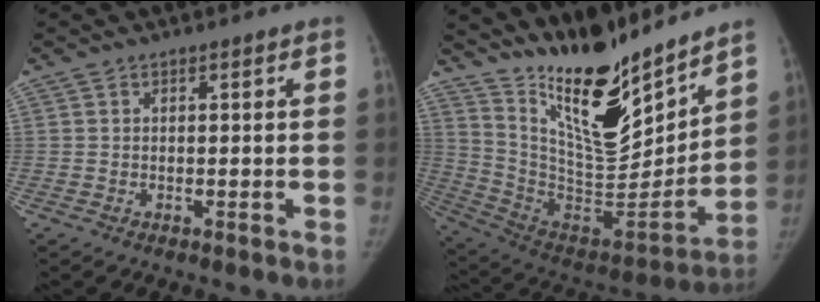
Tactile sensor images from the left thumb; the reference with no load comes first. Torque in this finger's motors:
{"motor_torque": [2.82, 0.28, 1.08, -1.69, 0.43]}